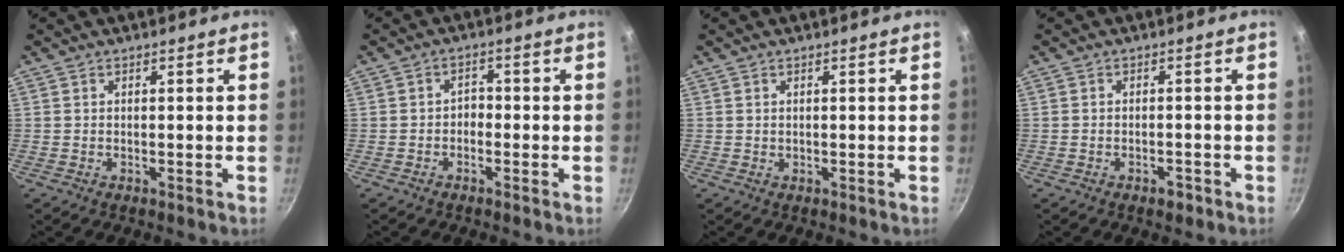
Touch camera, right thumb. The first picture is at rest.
{"total": 2.1, "force": [-1.0, 1.6, 1.0], "torque": [-0.005, 0.015, -0.020]}
{"total": 0.0}
{"total": 2.2, "force": [-1.4, 1.1, 1.2], "torque": [-0.014, 0.014, -0.015]}